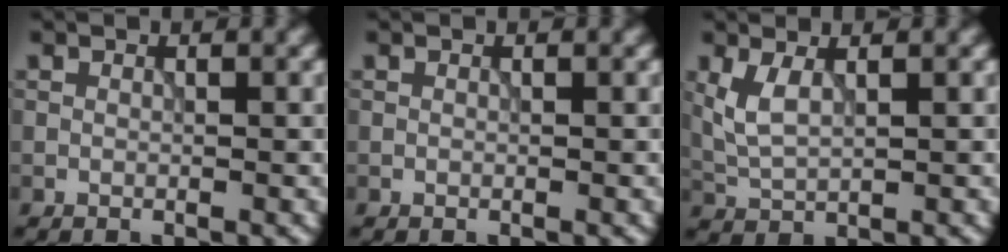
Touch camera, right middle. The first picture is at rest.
{"total": 0.0}
{"total": 2.7, "force": [0.9, 1.1, 2.3], "torque": [-0.057, 0.002, 0.024]}